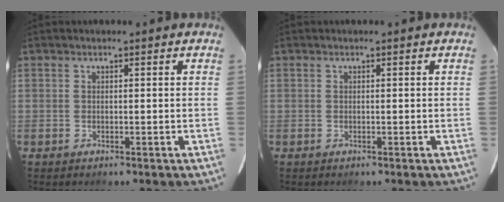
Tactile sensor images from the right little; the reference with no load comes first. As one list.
[{"total": 0.0}]